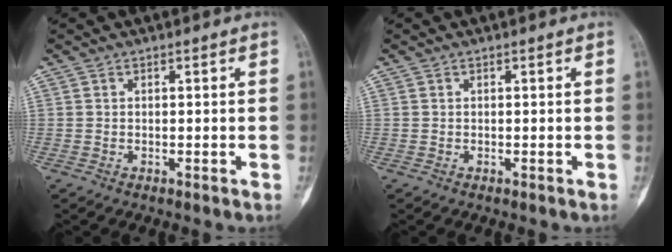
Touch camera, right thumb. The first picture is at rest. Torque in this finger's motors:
{"motor_torque": [-0.05, -0.30, 0.05, 0.18, -0.03]}